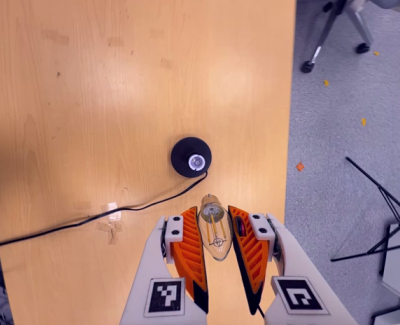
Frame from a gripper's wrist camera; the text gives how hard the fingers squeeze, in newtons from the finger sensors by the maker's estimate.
{"total": 14.2, "left": 15.2, "right": 13.2}